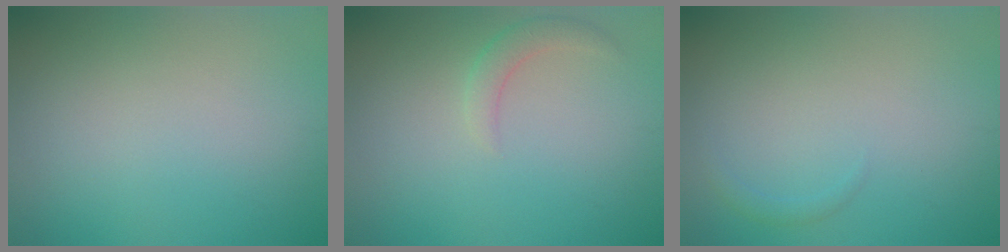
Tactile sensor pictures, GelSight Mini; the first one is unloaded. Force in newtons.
{"total": 1.6, "press": 1.6, "slide": 0.1}
{"total": 0.7, "press": 0.7, "slide": 0.1}